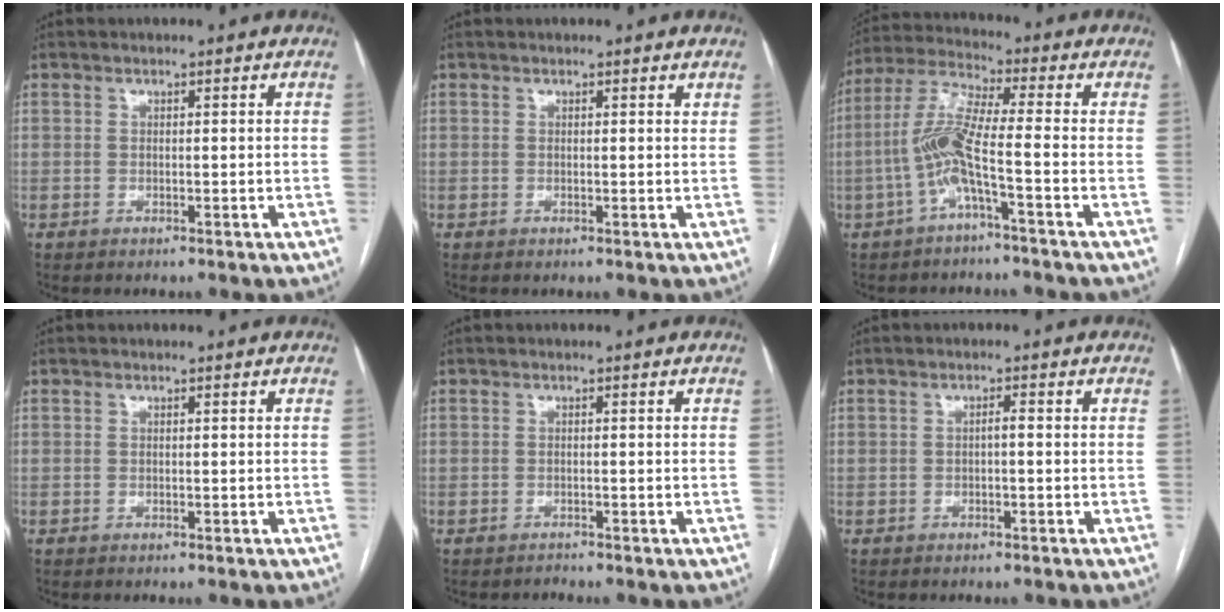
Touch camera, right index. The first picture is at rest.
{"total": 0.7, "force": [0.6, 0.2, 0.3], "torque": [-0.004, 0.001, 0.003]}
{"total": 8.3, "force": [-2.7, -0.1, 7.9], "torque": [-0.172, 0.016, -0.060]}
{"total": 0.0}
{"total": 0.6, "force": [-0.6, 0.1, -0.1], "torque": [0.000, -0.002, -0.009]}
{"total": 1.0, "force": [-0.2, 0.2, 0.9], "torque": [-0.014, 0.003, -0.004]}